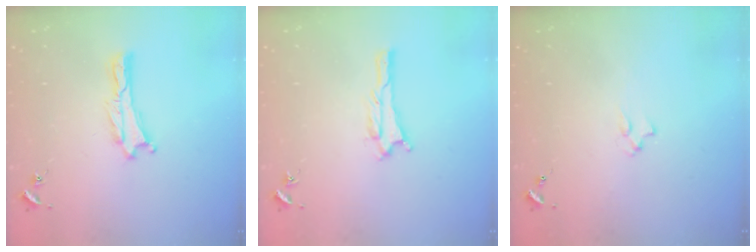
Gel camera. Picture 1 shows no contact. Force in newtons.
{"total": 0.6, "press": 0.6, "slide": 0.1}
{"total": 1.3, "press": 1.3, "slide": 0.3}